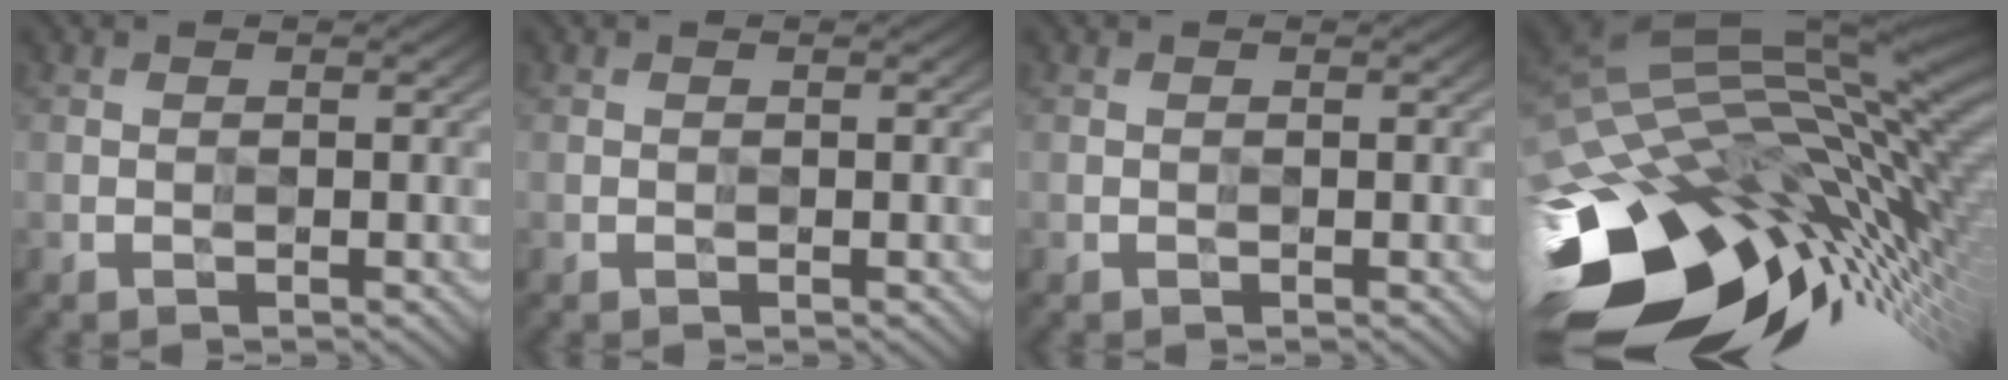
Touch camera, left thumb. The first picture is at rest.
{"total": 0.0}
{"total": 0.0}
{"total": 16.0, "force": [-6.2, 9.1, 11.6], "torque": [-0.223, -0.016, -0.091]}